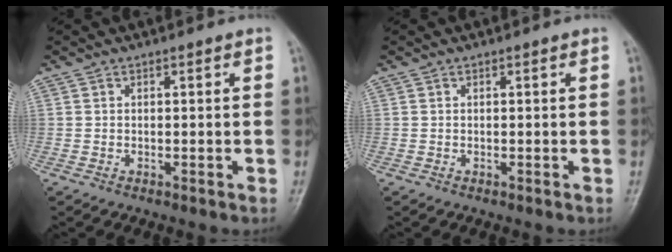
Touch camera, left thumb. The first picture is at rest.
{"total": 0.0}